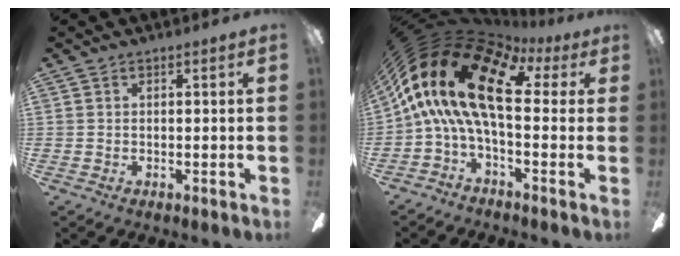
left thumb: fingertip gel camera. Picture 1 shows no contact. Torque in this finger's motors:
{"motor_torque": [-0.02, 2.52, 2.77, 0.00, 1.05]}